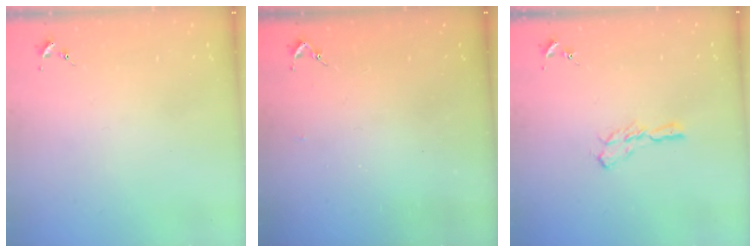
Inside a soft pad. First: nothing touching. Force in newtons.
{"total": 2.6, "press": 2.5, "slide": 0.3}
{"total": 5.7, "press": 5.7, "slide": 0.4}